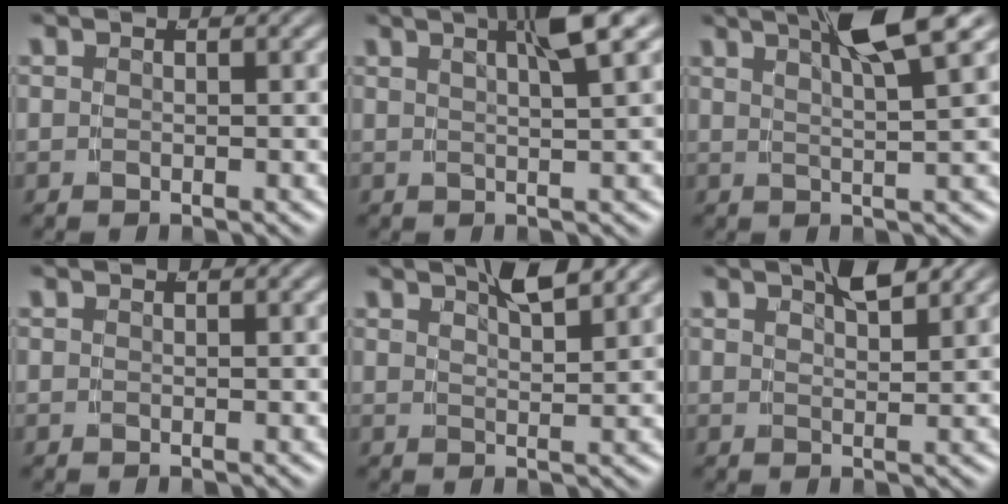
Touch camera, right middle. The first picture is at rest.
{"total": 4.0, "force": [2.4, -0.2, 3.2], "torque": [-0.040, 0.023, 0.032]}
{"total": 5.9, "force": [3.8, 0.2, 4.4], "torque": [-0.061, 0.023, 0.057]}
{"total": 0.0}
{"total": 3.2, "force": [2.7, -0.1, 1.8], "torque": [-0.020, 0.011, 0.044]}
{"total": 2.6, "force": [2.1, 0.1, 1.5], "torque": [-0.014, 0.010, 0.034]}